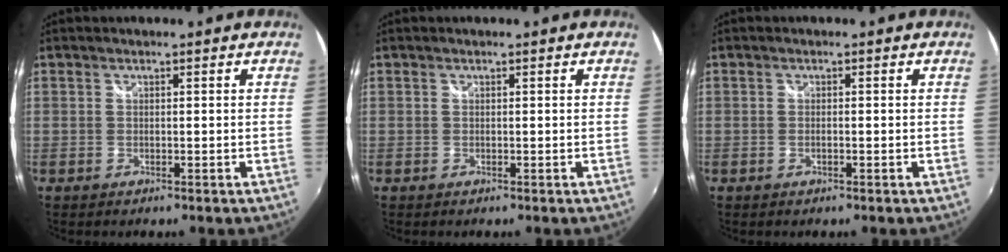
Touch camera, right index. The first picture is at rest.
{"total": 0.0}
{"total": 0.5, "force": [-0.3, 0.2, 0.4], "torque": [-0.010, -0.001, -0.005]}